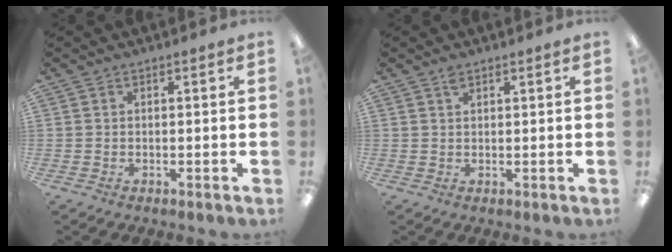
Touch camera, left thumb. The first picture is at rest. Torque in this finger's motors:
{"motor_torque": [0.55, 0.15, 0.68, -0.16, 0.00]}